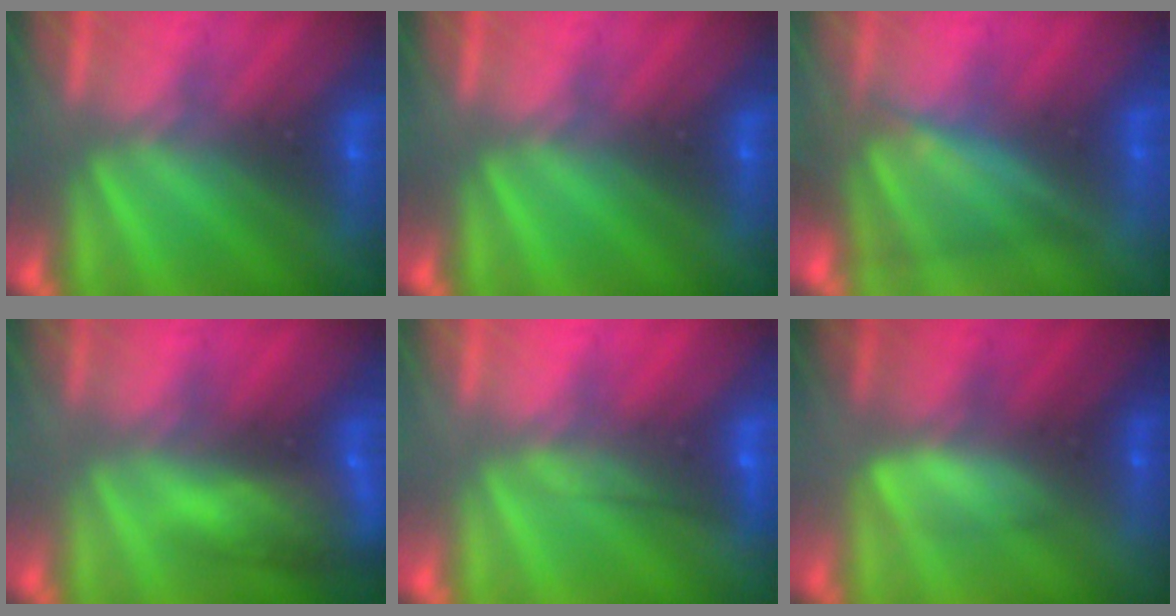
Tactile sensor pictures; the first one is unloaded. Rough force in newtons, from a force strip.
{"total": 0.0}
{"total": 4.7}
{"total": 8.4}
{"total": 3.4}
{"total": 2.5}